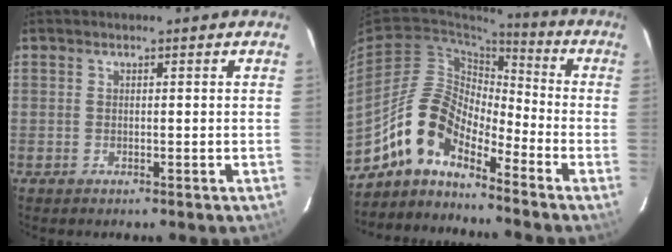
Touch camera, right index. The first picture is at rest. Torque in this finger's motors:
{"motor_torque": [0.90, -0.82, 0.79, 0.19]}